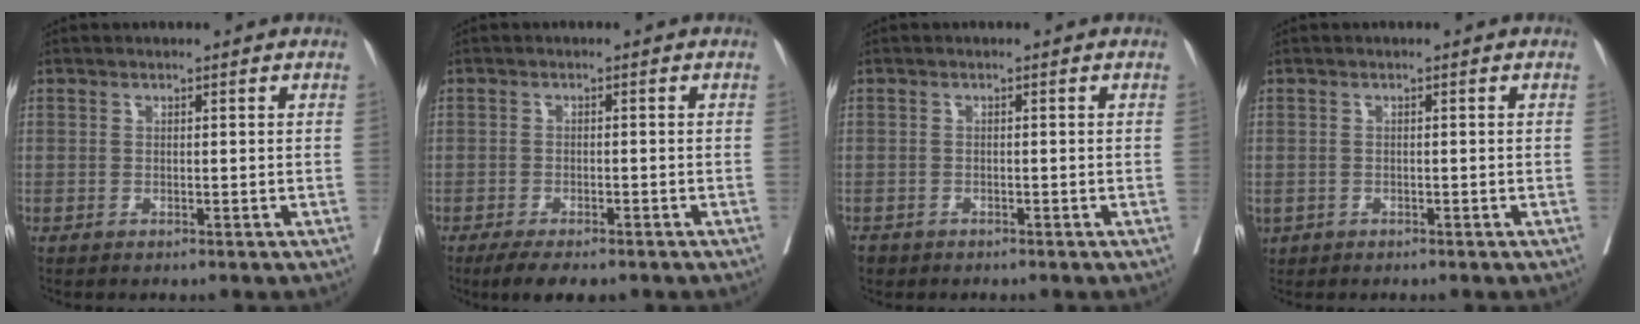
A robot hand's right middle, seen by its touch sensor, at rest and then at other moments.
{"total": 5.7, "force": [-4.3, 1.9, 3.1], "torque": [-0.047, -0.010, -0.065]}
{"total": 2.2, "force": [-1.8, 1.2, 0.5], "torque": [-0.017, -0.003, -0.029]}
{"total": 2.0, "force": [-1.0, 1.4, 0.9], "torque": [-0.027, -0.003, -0.012]}